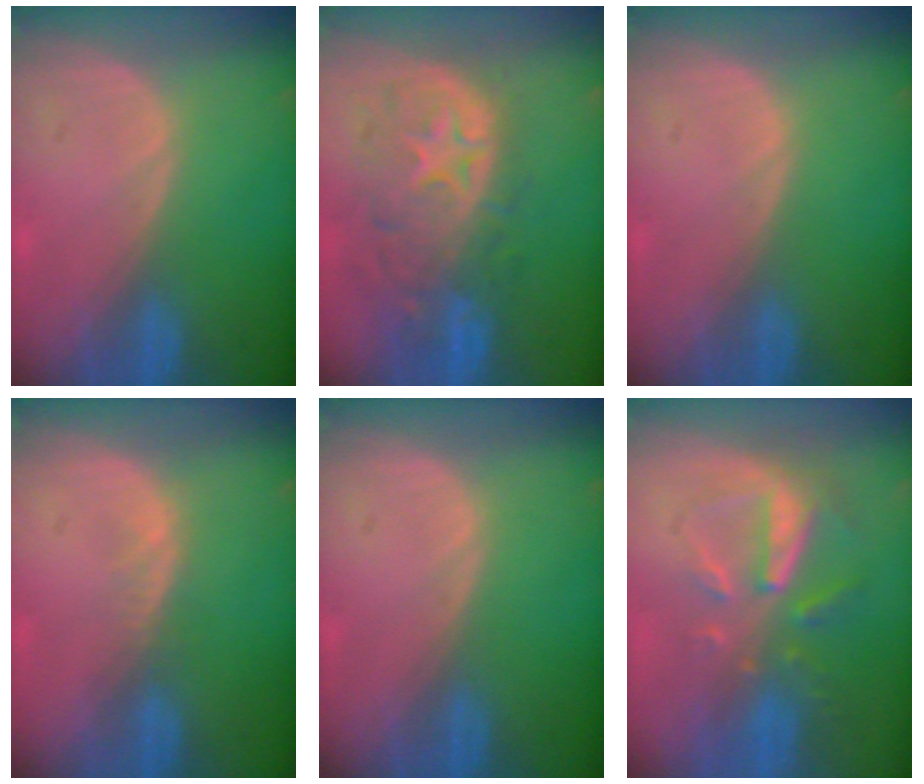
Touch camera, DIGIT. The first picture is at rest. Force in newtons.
{"total": 11.2, "press": 9.8, "slide": 5.3}
{"total": 0.0}
{"total": 1.1, "press": 1.1, "slide": 0.3}
{"total": 0.0}
{"total": 8.0, "press": 7.3, "slide": 3.3}